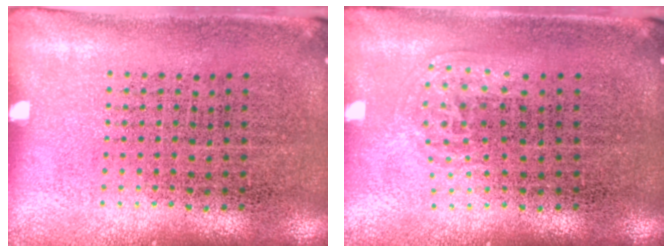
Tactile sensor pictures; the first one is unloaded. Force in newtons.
{"total": 1.0, "press": 0.7, "slide": 0.7}